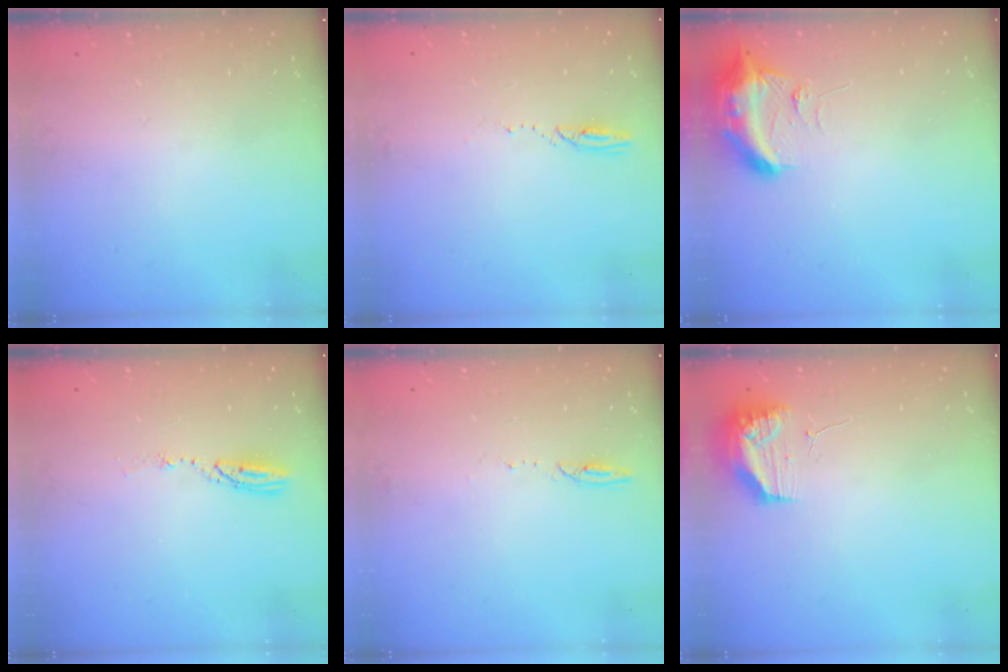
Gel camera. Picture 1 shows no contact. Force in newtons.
{"total": 2.3, "press": 2.3, "slide": 0.3}
{"total": 10.1, "press": 10.0, "slide": 1.2}
{"total": 4.8, "press": 4.8, "slide": 0.2}
{"total": 3.9, "press": 3.8, "slide": 0.4}
{"total": 10.8, "press": 10.5, "slide": 2.8}